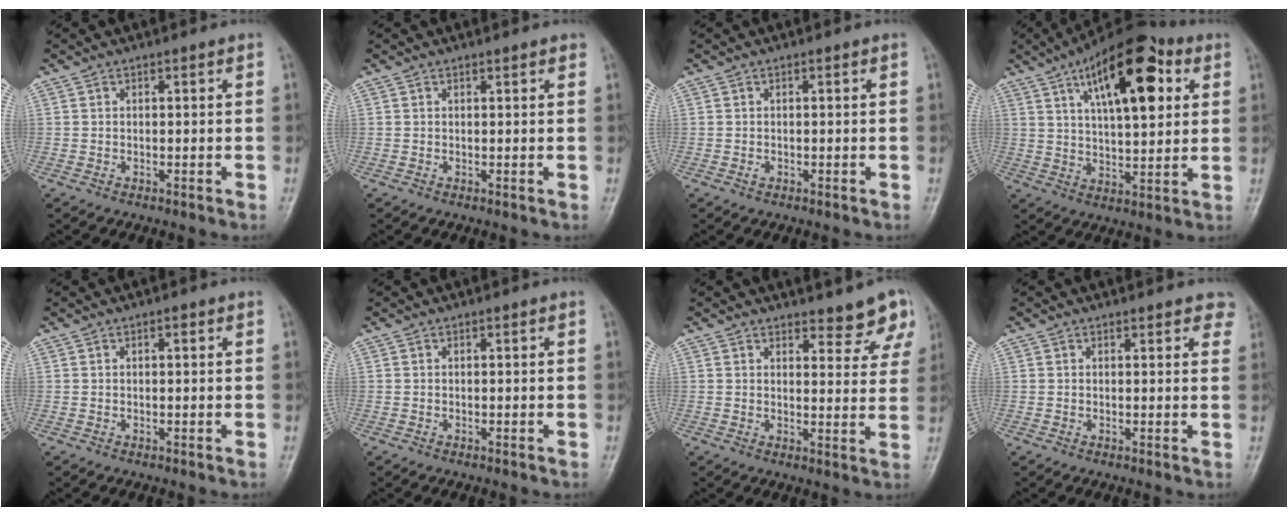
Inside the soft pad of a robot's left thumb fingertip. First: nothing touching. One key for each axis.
{"total": 0.8, "fx": 0.6, "fy": 0.2, "fz": 0.5, "tx": -0.005, "ty": -0.001, "tz": 0.006}
{"total": 0.7, "fx": -0.2, "fy": 0.5, "fz": 0.5, "tx": -0.005, "ty": 0.003, "tz": -0.003}
{"total": 18.6, "fx": 7.3, "fy": 7.7, "fz": 15.3, "tx": -0.210, "ty": -0.007, "tz": 0.109}
{"total": 0.9, "fx": 0.3, "fy": 0.3, "fz": 0.7, "tx": -0.010, "ty": 0.002, "tz": 0.002}
{"total": 0.0}
{"total": 6.8, "fx": 5.8, "fy": 2.4, "fz": 2.6, "tx": 0.001, "ty": -0.039, "tz": 0.058}
{"total": 3.2, "fx": 2.6, "fy": 1.4, "fz": 1.4, "tx": 0.010, "ty": -0.005, "tz": 0.020}